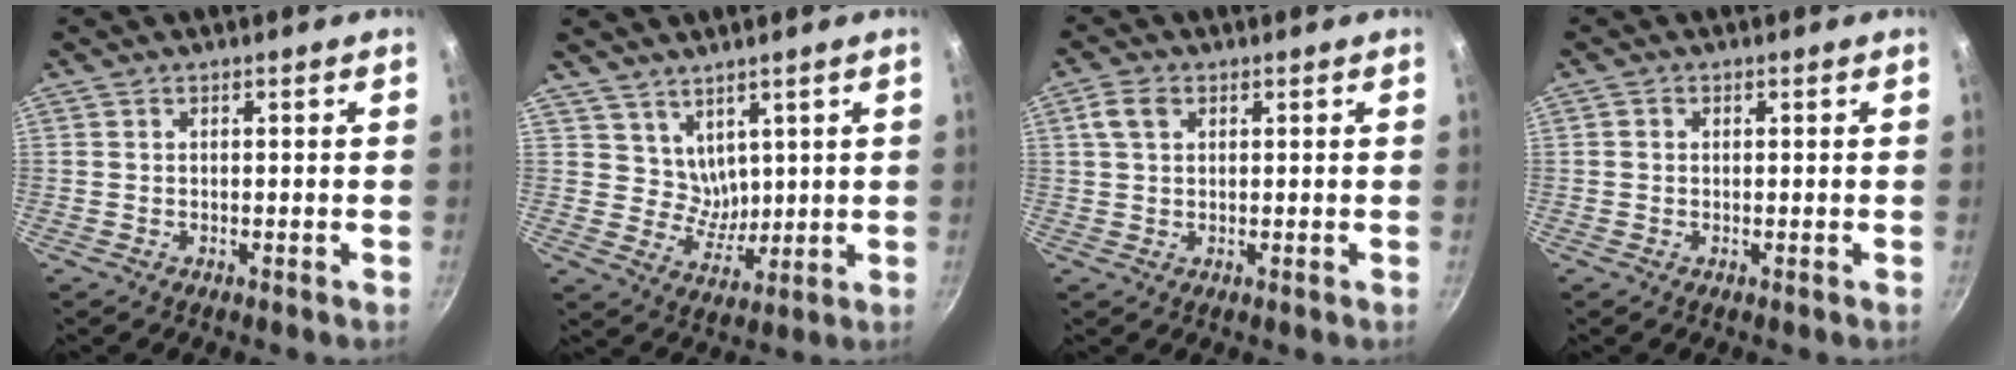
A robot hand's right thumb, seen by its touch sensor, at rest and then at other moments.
{"total": 5.1, "force": [3.4, 3.5, 1.4], "torque": [-0.003, -0.026, 0.070]}
{"total": 3.8, "force": [1.5, 2.5, 2.5], "torque": [-0.043, 0.007, 0.027]}
{"total": 0.8, "force": [0.1, 0.7, 0.3], "torque": [-0.005, 0.004, 0.000]}